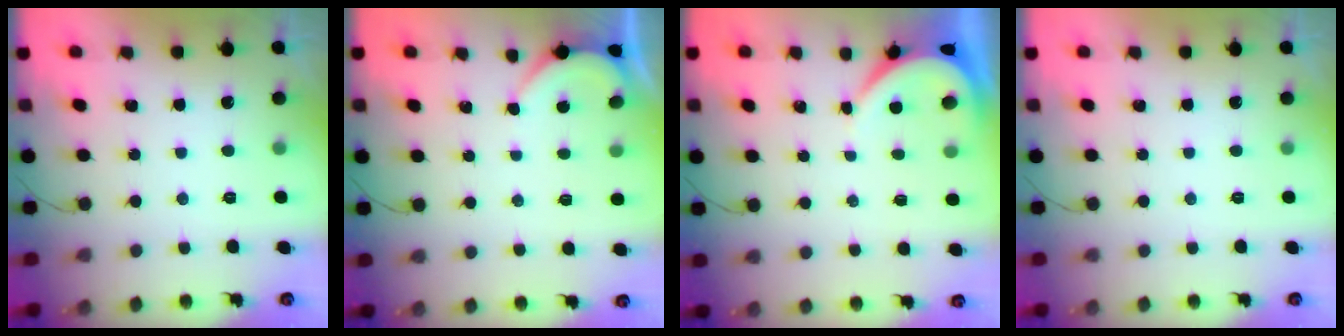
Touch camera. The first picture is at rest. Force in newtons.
{"total": 1.3, "press": 1.3, "slide": 0.2}
{"total": 3.5, "press": 3.5, "slide": 0.5}
{"total": 0.0}